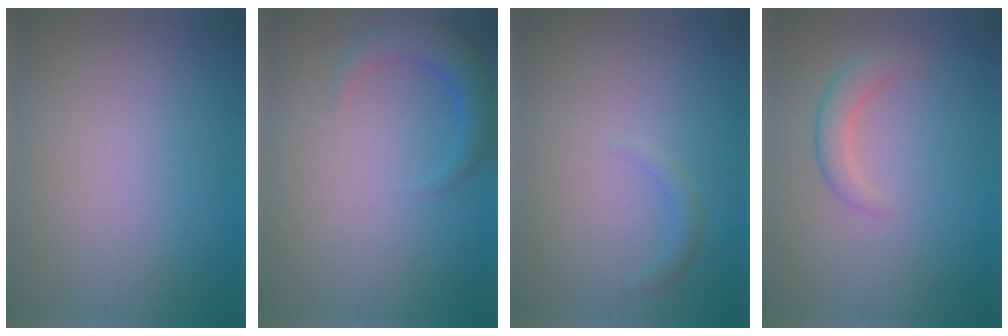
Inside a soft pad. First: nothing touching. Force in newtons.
{"total": 3.3, "press": 3.3, "slide": 0.3}
{"total": 1.0, "press": 1.0, "slide": 0.0}
{"total": 2.3, "press": 2.2, "slide": 0.2}